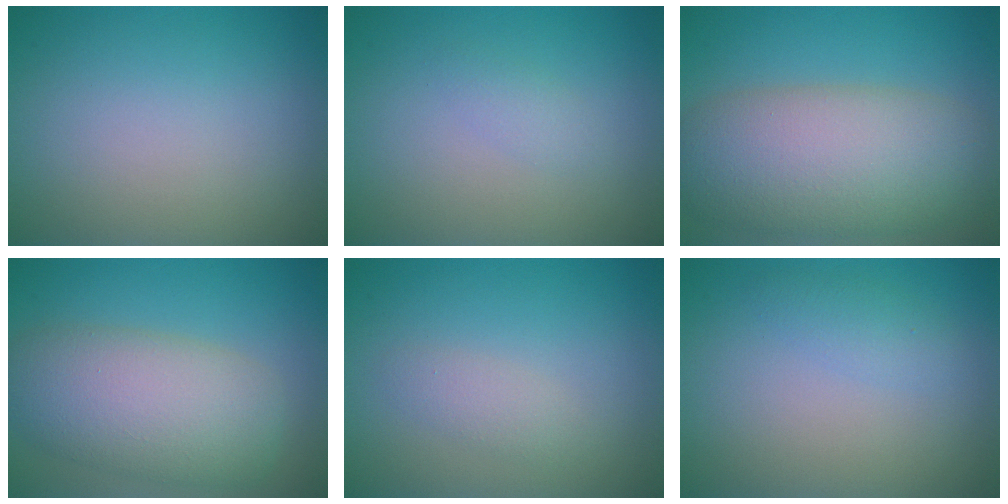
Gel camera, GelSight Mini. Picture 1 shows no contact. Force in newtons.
{"total": 1.1, "press": 1.1, "slide": 0.0}
{"total": 9.6, "press": 9.6, "slide": 0.3}
{"total": 7.7, "press": 7.7, "slide": 0.6}
{"total": 1.4, "press": 1.4, "slide": 0.1}
{"total": 1.3, "press": 1.3, "slide": 0.1}